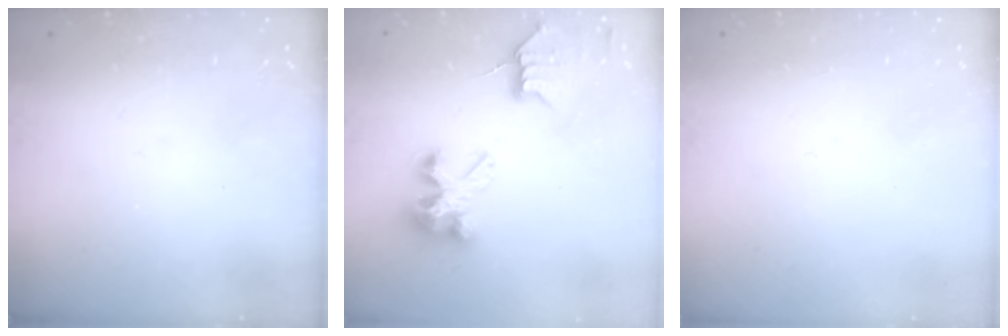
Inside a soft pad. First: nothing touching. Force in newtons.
{"total": 6.1, "press": 6.1, "slide": 0.2}
{"total": 0.0}